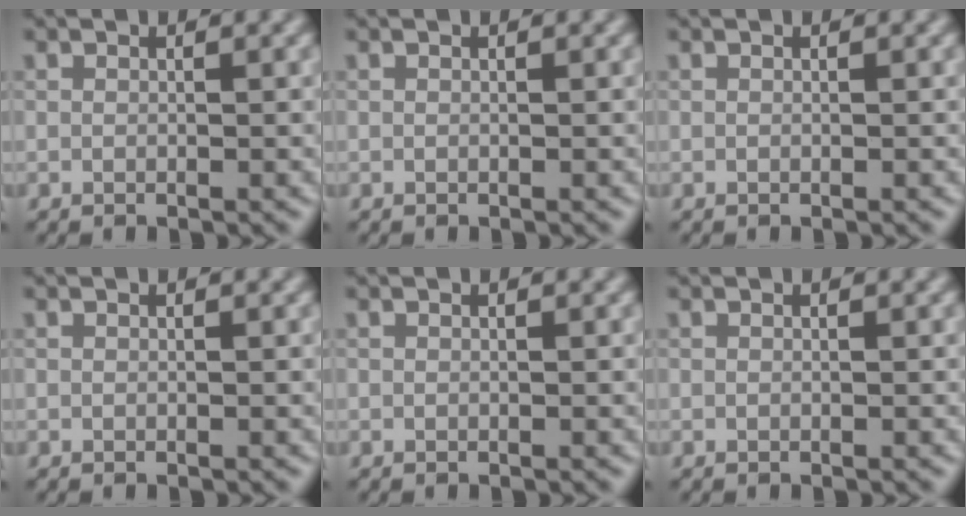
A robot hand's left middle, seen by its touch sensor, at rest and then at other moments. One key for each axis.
{"total": 0.0}
{"total": 0.0}
{"total": 0.0}
{"total": 0.0}
{"total": 0.0}